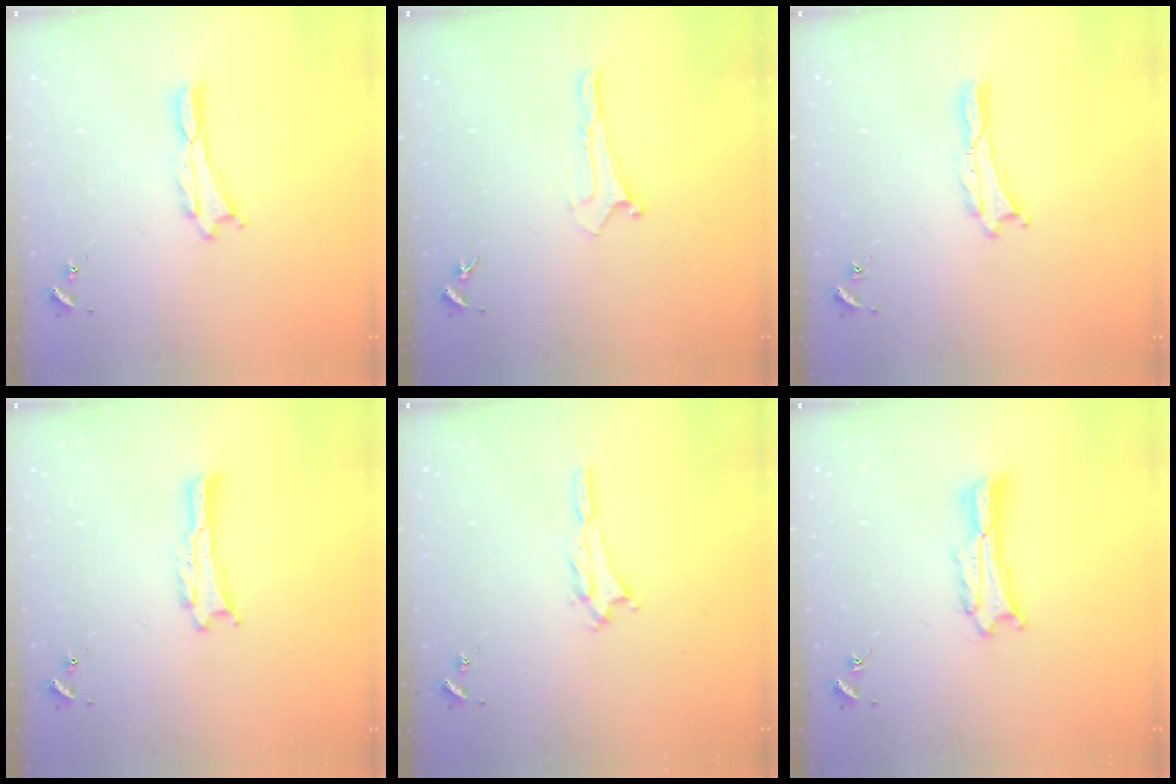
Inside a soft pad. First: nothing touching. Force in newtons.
{"total": 0.0}
{"total": 0.0}
{"total": 0.0}
{"total": 1.3, "press": 1.3, "slide": 0.2}
{"total": 3.0, "press": 3.0, "slide": 0.3}